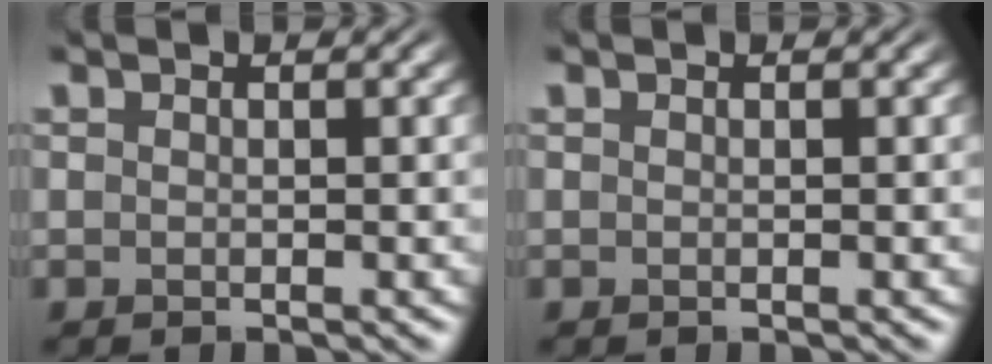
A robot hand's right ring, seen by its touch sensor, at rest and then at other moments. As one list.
[{"total": 0.0}]